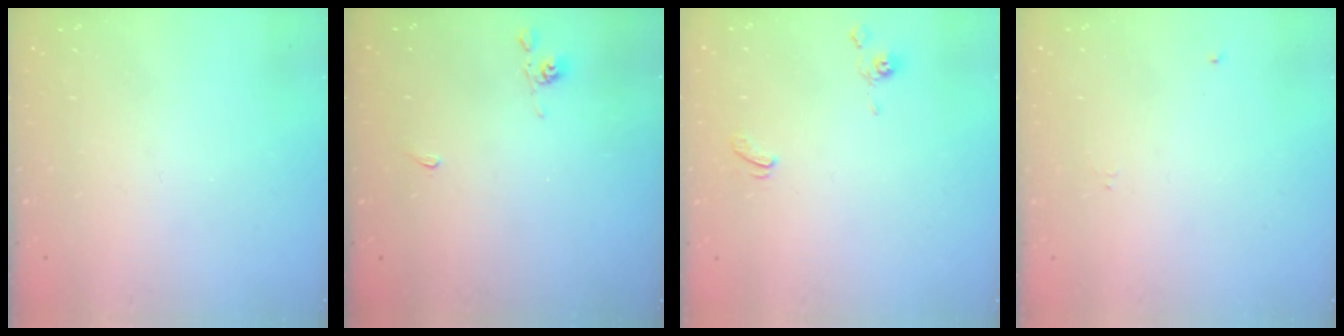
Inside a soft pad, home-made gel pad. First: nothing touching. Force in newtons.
{"total": 2.2, "press": 2.2, "slide": 0.5}
{"total": 1.7, "press": 1.6, "slide": 0.3}
{"total": 0.0}